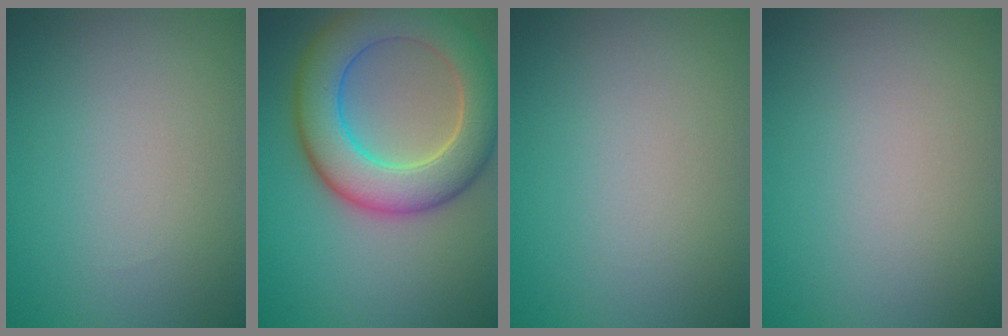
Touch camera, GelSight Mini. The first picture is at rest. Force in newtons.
{"total": 8.8, "press": 8.8, "slide": 0.6}
{"total": 0.0}
{"total": 0.0}